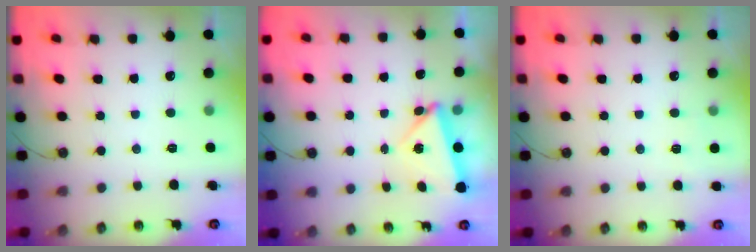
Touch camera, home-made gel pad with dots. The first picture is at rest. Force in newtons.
{"total": 5.6, "press": 5.5, "slide": 0.6}
{"total": 2.8, "press": 2.3, "slide": 1.5}